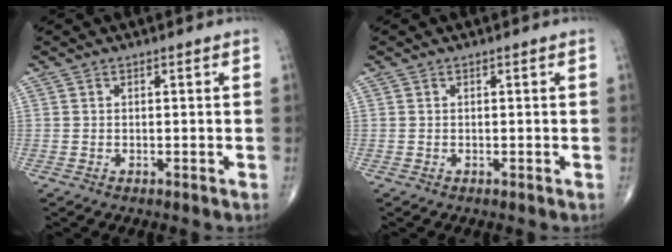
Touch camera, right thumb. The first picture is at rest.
{"total": 0.0}